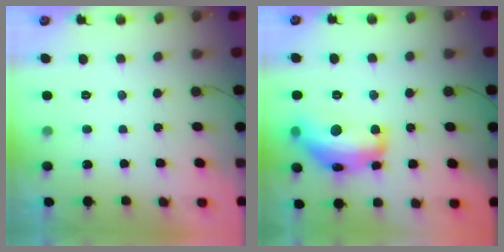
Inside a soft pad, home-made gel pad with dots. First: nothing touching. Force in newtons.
{"total": 18.6, "press": 18.6, "slide": 1.0}